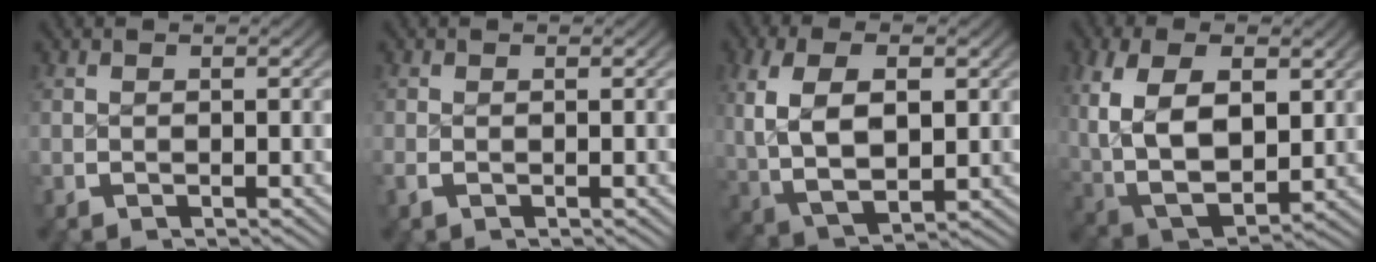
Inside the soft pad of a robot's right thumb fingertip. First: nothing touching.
{"total": 0.6, "force": [-0.3, 0.3, 0.4], "torque": [-0.015, -0.003, -0.004]}
{"total": 8.8, "force": [0.3, 5.7, 6.7], "torque": [-0.155, -0.021, 0.024]}
{"total": 11.1, "force": [-0.3, 7.8, 8.0], "torque": [-0.194, -0.042, 0.017]}